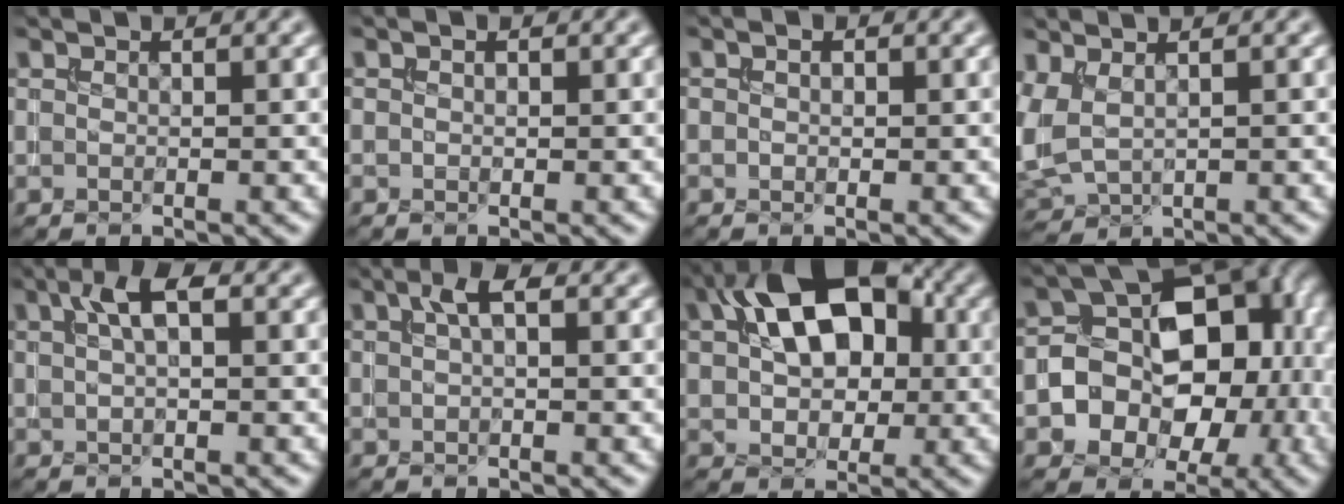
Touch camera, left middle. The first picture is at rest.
{"total": 0.6, "force": [0.0, 0.4, 0.5], "torque": [-0.010, -0.001, 0.000]}
{"total": 0.9, "force": [0.0, 0.6, 0.7], "torque": [-0.012, -0.001, -0.002]}
{"total": 3.8, "force": [1.1, 2.2, 2.9], "torque": [-0.083, 0.002, 0.030]}
{"total": 3.0, "force": [1.1, 1.0, 2.6], "torque": [-0.047, 0.010, 0.016]}
{"total": 2.0, "force": [0.7, 0.6, 1.7], "torque": [-0.033, 0.007, 0.010]}
{"total": 12.6, "force": [3.5, 8.1, 9.0], "torque": [-0.144, 0.037, 0.046]}
{"total": 10.5, "force": [-1.4, 7.7, 7.0], "torque": [-0.091, 0.009, -0.031]}